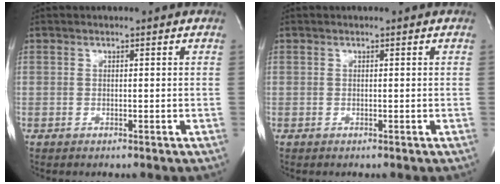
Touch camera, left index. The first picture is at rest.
{"total": 0.0}